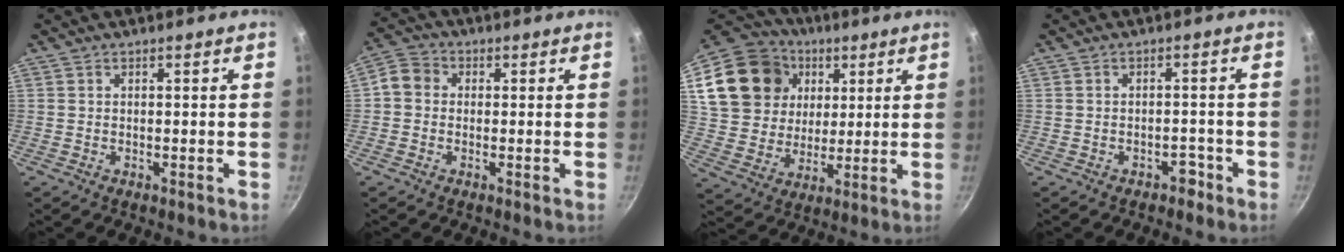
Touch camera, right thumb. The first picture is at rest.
{"total": 4.7, "force": [0.0, 4.2, 2.2], "torque": [-0.028, 0.011, -0.020]}
{"total": 22.4, "force": [7.2, 18.4, 10.7], "torque": [-0.193, 0.013, 0.138]}
{"total": 2.2, "force": [-1.5, 1.4, 0.8], "torque": [0.009, 0.025, -0.010]}